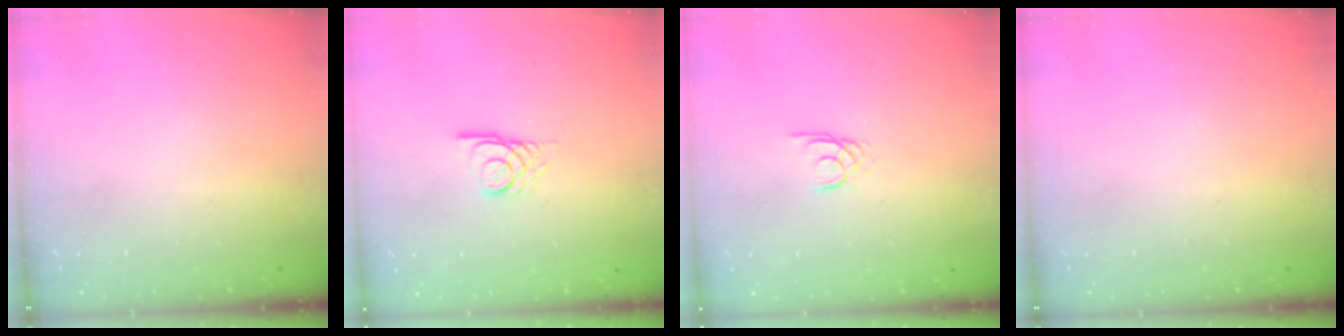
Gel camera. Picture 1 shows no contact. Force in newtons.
{"total": 4.2, "press": 4.2, "slide": 0.4}
{"total": 1.6, "press": 1.6, "slide": 0.2}
{"total": 0.0}